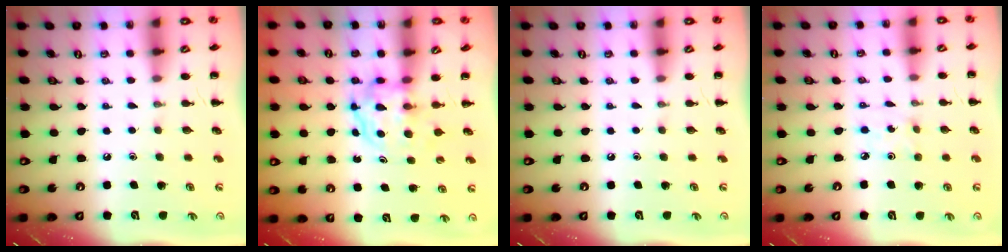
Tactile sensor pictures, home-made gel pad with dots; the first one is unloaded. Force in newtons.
{"total": 3.7, "press": 3.7, "slide": 0.2}
{"total": 0.0}
{"total": 1.7, "press": 1.6, "slide": 0.6}